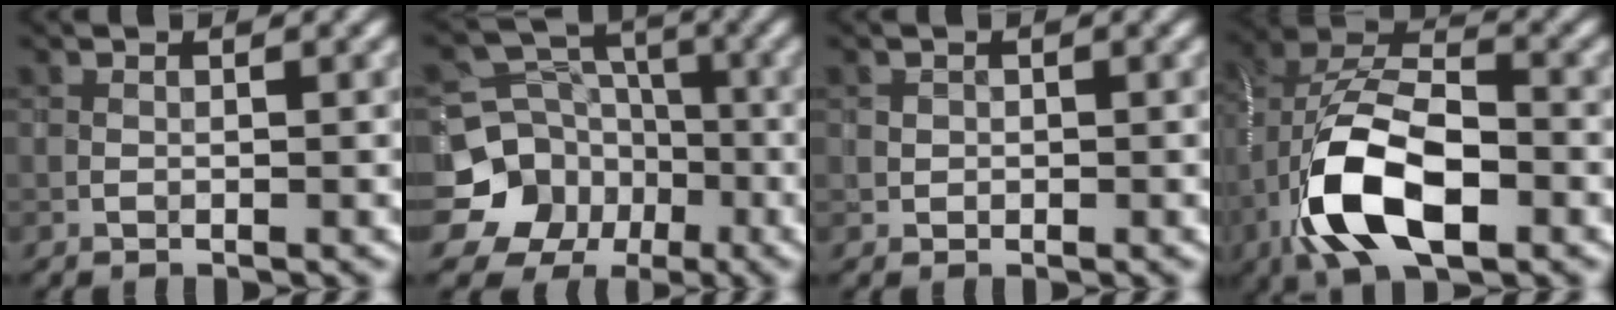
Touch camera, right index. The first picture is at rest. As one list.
[{"total": 10.4, "force": [-4.6, 9.0, 2.3], "torque": [-0.051, -0.010, -0.105]}, {"total": 0.6, "force": [0.2, 0.6, 0.0], "torque": [0.008, -0.002, 0.005]}, {"total": 10.9, "force": [-4.2, 5.3, 8.5], "torque": [-0.171, 0.004, -0.083]}]